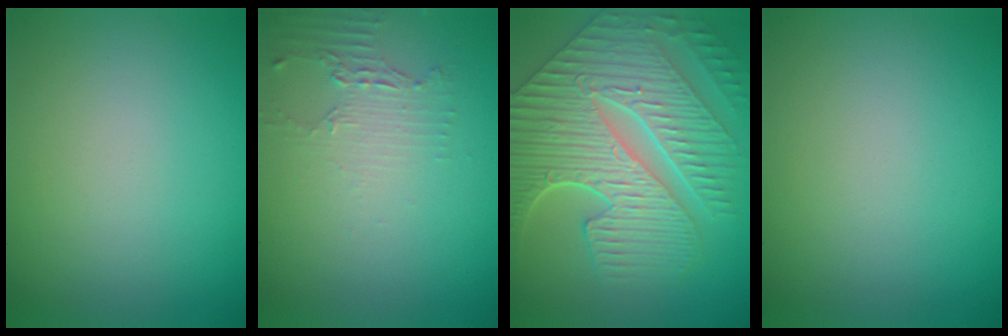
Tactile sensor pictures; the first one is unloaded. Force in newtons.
{"total": 2.0, "press": 1.4, "slide": 1.4}
{"total": 10.0, "press": 7.1, "slide": 7.1}
{"total": 0.0}